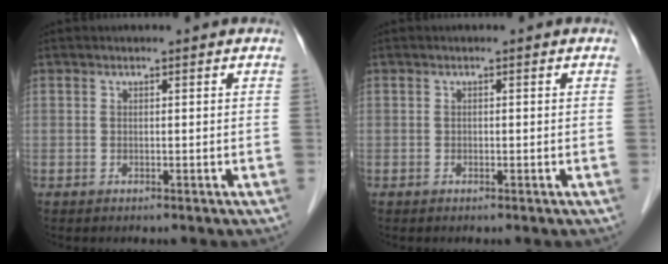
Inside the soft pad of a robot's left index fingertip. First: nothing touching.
{"total": 0.0}